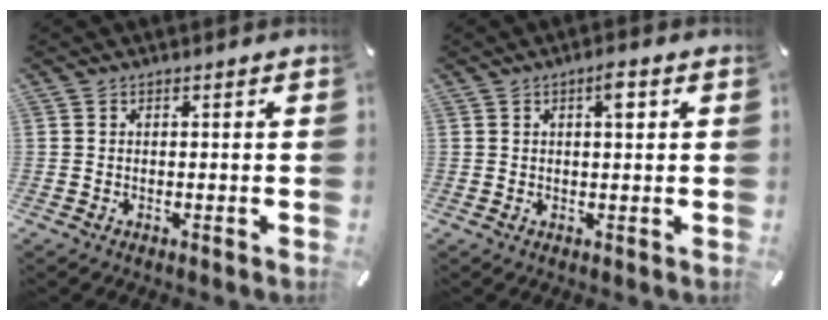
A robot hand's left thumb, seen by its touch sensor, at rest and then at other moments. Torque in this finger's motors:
{"motor_torque": [0.04, -0.01, 0.46, 0.02, 0.06]}